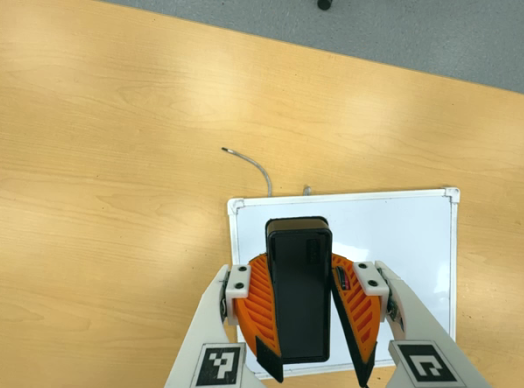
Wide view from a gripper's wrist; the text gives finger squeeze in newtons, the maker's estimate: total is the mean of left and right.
{"total": 10.3, "left": 10.2, "right": 10.3}